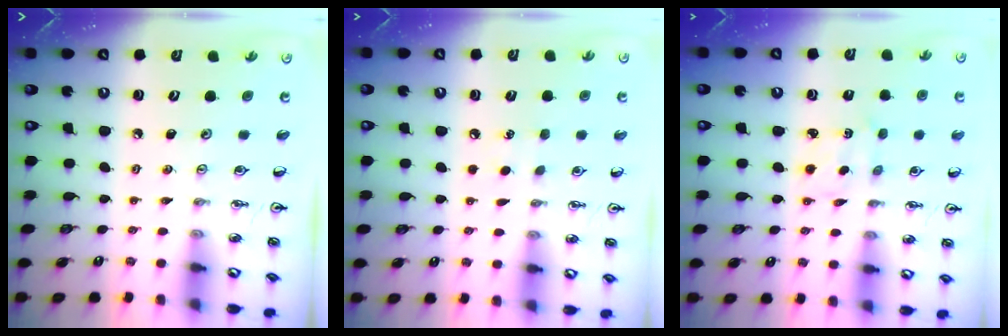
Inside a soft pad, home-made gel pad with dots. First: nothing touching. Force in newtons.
{"total": 4.8, "press": 4.8, "slide": 0.5}
{"total": 2.8, "press": 2.7, "slide": 0.6}